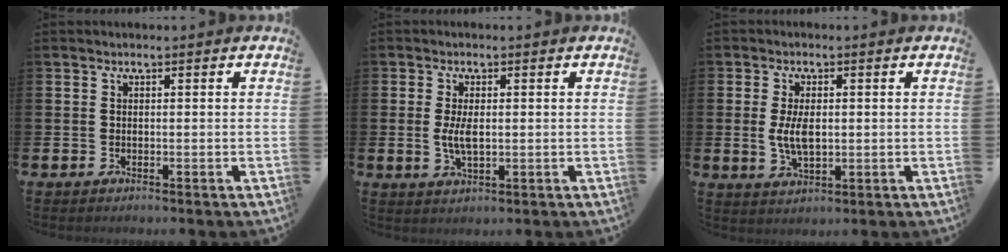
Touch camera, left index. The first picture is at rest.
{"total": 3.6, "force": [0.2, 1.5, 3.2], "torque": [-0.063, 0.005, 0.002]}
{"total": 4.7, "force": [0.4, 2.4, 4.1], "torque": [-0.080, 0.001, 0.001]}